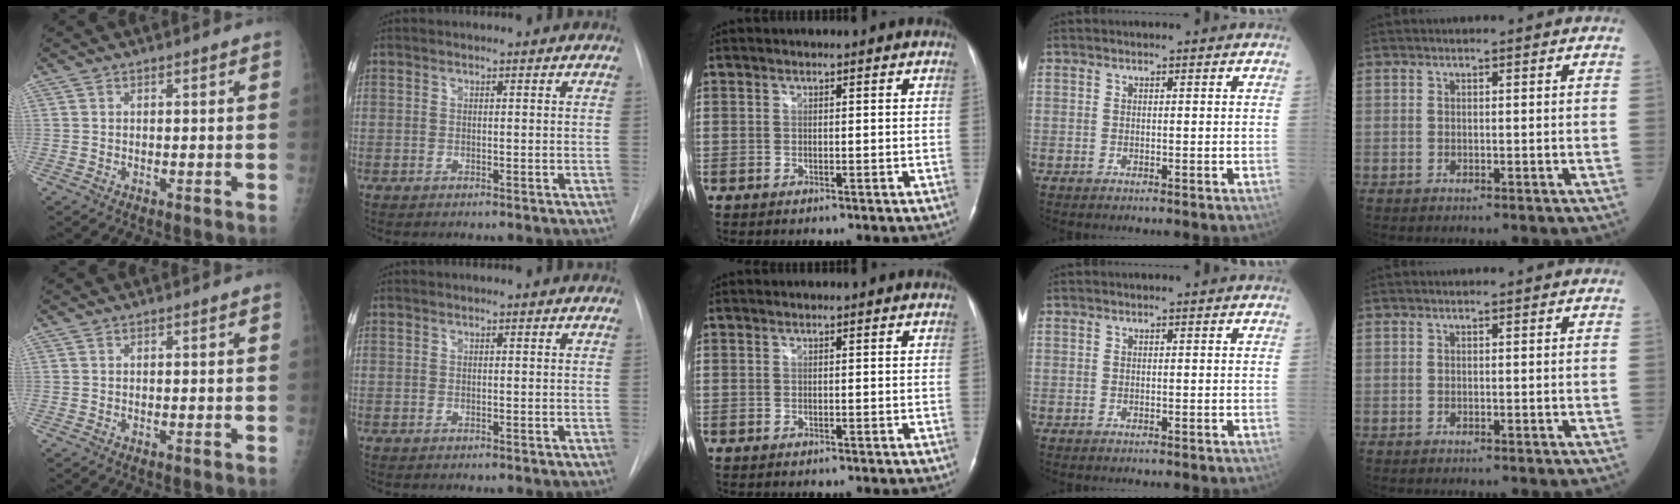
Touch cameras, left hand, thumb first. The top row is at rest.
{}